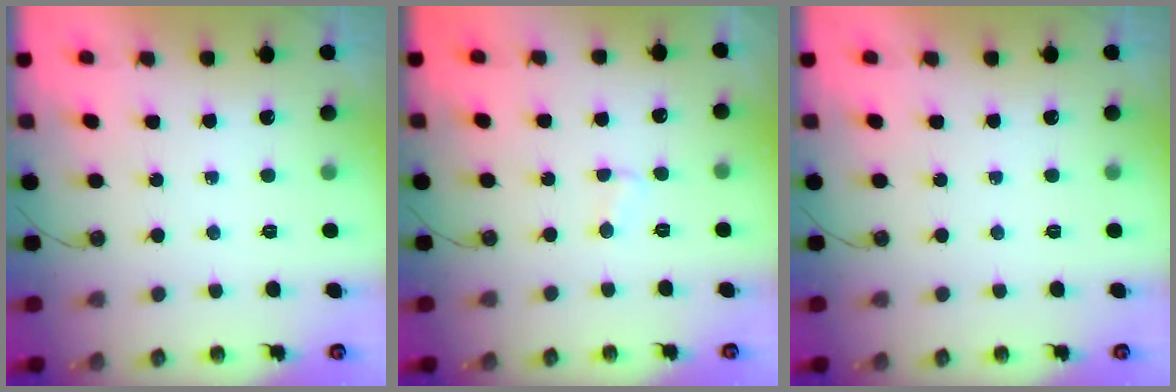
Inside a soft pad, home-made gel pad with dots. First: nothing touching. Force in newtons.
{"total": 2.3, "press": 2.3, "slide": 0.2}
{"total": 0.0}